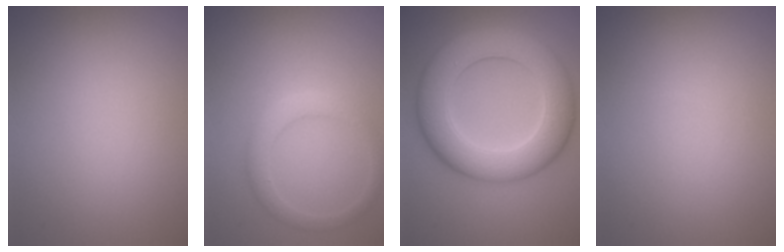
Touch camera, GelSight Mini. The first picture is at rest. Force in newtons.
{"total": 2.3, "press": 2.3, "slide": 0.2}
{"total": 9.3, "press": 9.3, "slide": 0.2}
{"total": 0.0}